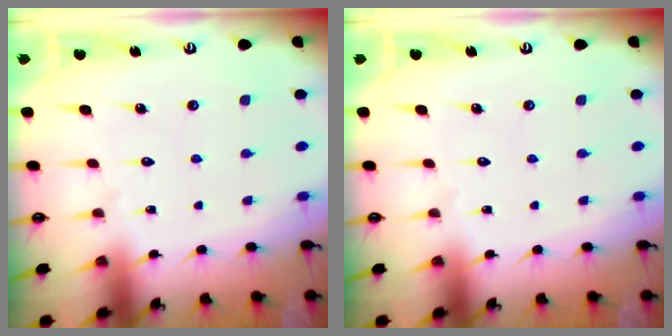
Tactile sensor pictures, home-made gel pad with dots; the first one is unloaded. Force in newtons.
{"total": 0.0}